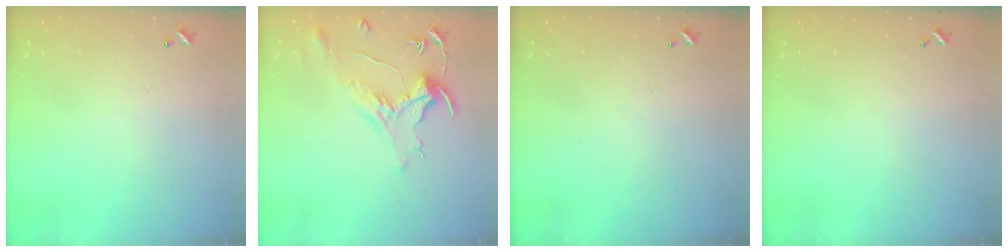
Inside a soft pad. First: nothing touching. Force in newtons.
{"total": 1.6, "press": 1.4, "slide": 0.7}
{"total": 0.0}
{"total": 0.0}